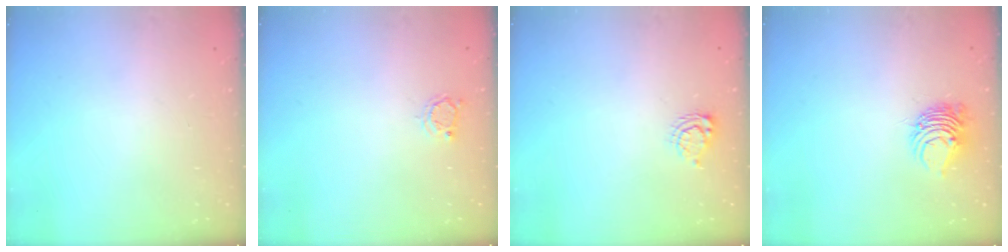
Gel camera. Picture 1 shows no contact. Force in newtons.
{"total": 3.0, "press": 3.0, "slide": 0.4}
{"total": 5.5, "press": 5.5, "slide": 0.5}
{"total": 8.0, "press": 8.0, "slide": 1.0}